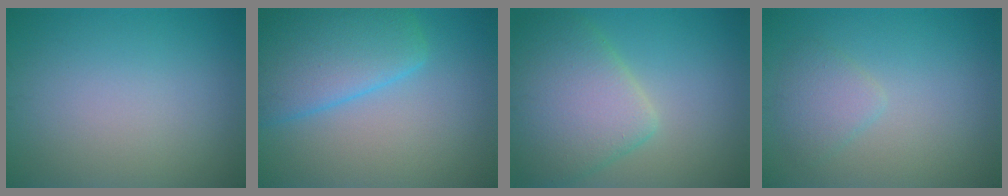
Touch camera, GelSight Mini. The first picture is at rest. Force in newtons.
{"total": 7.0, "press": 7.0, "slide": 0.3}
{"total": 7.1, "press": 7.1, "slide": 0.3}
{"total": 2.0, "press": 2.0, "slide": 0.2}